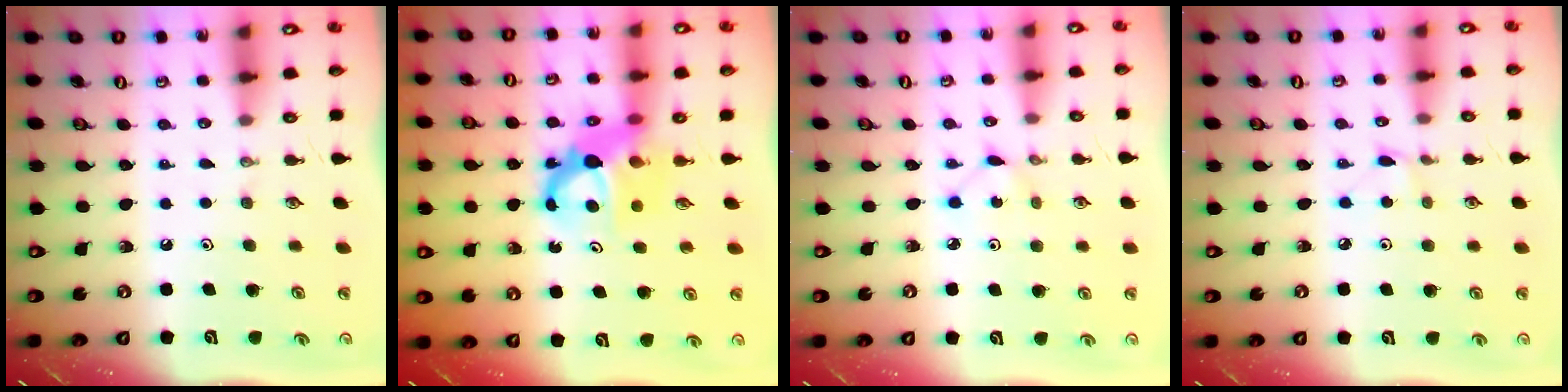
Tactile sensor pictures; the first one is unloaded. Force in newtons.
{"total": 7.8, "press": 7.7, "slide": 0.7}
{"total": 1.1, "press": 1.1, "slide": 0.1}
{"total": 2.8, "press": 2.7, "slide": 0.4}